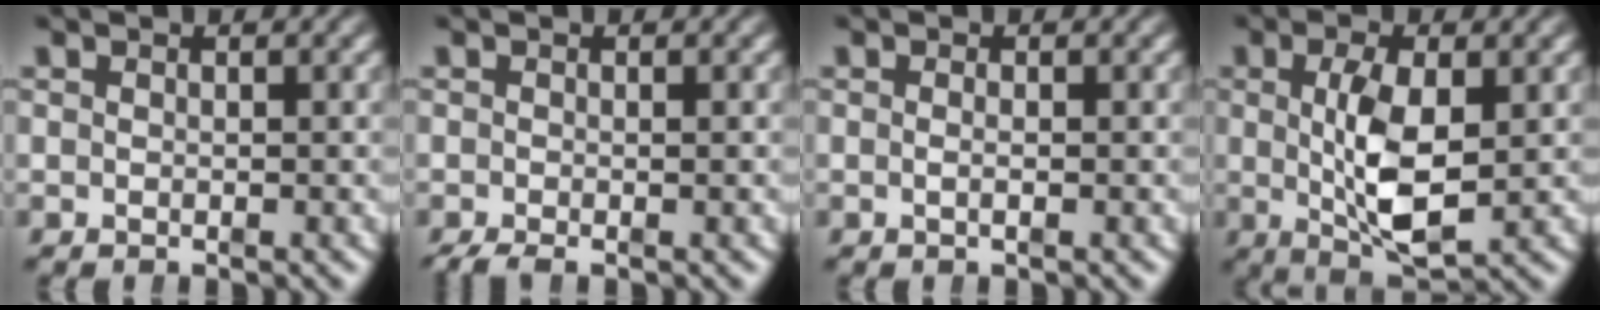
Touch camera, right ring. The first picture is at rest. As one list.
[{"total": 1.6, "force": [-1.2, 0.6, 0.8], "torque": [-0.013, -0.005, -0.018]}, {"total": 0.7, "force": [-0.4, -0.1, 0.6], "torque": [-0.013, 0.004, -0.009]}, {"total": 6.2, "force": [-0.4, 2.4, 5.8], "torque": [-0.089, -0.009, 0.001]}]